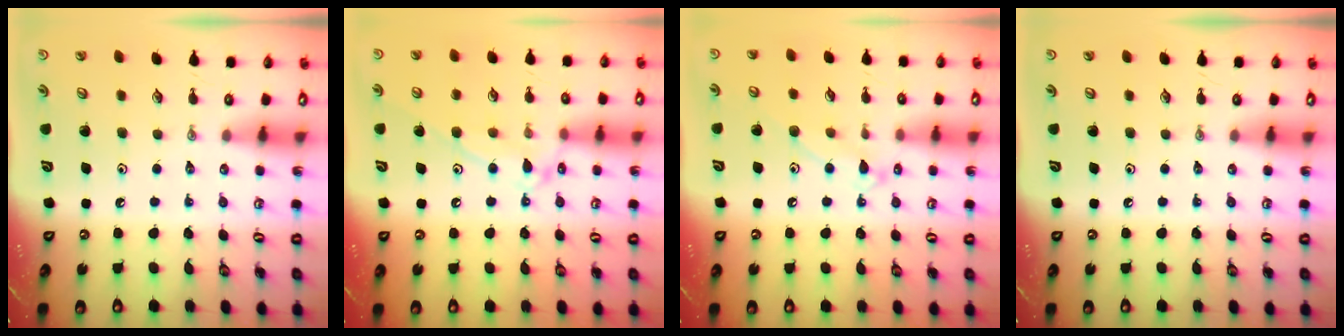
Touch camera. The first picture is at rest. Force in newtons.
{"total": 11.5, "press": 11.4, "slide": 0.9}
{"total": 9.1, "press": 9.1, "slide": 0.7}
{"total": 0.0}